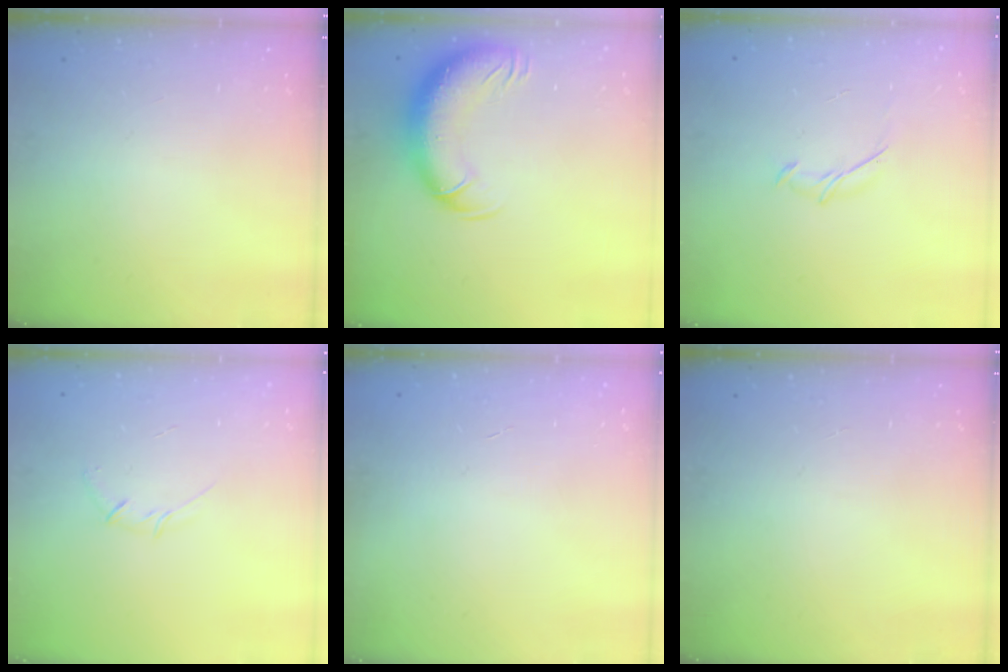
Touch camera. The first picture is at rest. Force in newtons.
{"total": 13.1, "press": 12.8, "slide": 3.1}
{"total": 5.4, "press": 5.4, "slide": 1.0}
{"total": 3.7, "press": 3.6, "slide": 0.9}
{"total": 0.6, "press": 0.6, "slide": 0.2}
{"total": 0.0}